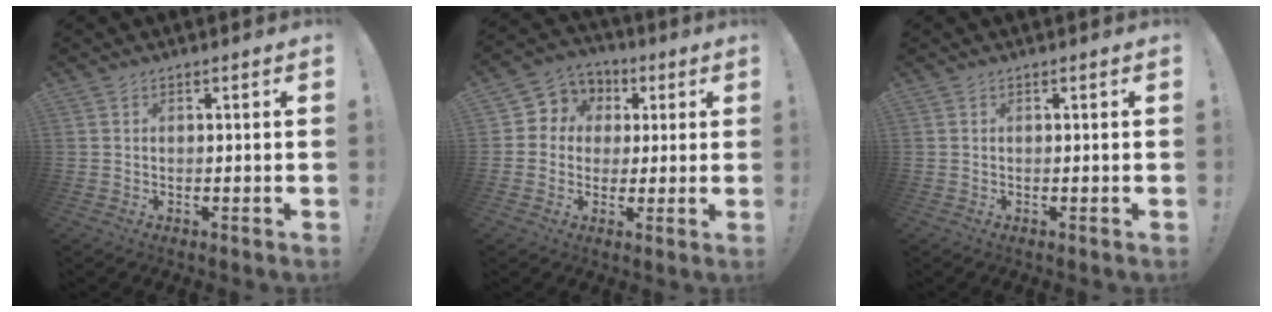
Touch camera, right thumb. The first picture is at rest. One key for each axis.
{"total": 6.9, "fx": 0.2, "fy": 6.7, "fz": 1.6, "tx": -0.016, "ty": -0.001, "tz": 0.010}
{"total": 0.0}